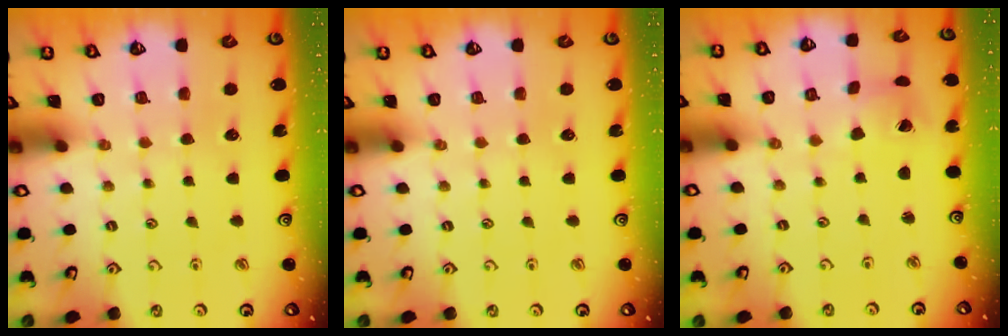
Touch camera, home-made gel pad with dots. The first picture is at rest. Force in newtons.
{"total": 0.0}
{"total": 2.0, "press": 2.0, "slide": 0.3}